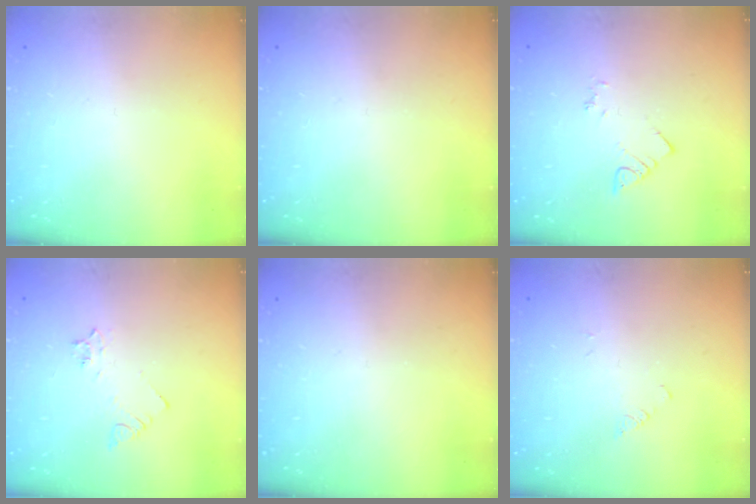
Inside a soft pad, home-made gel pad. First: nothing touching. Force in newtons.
{"total": 0.0}
{"total": 3.2, "press": 3.1, "slide": 0.5}
{"total": 3.3, "press": 3.2, "slide": 0.5}
{"total": 0.0}
{"total": 1.0, "press": 0.9, "slide": 0.2}